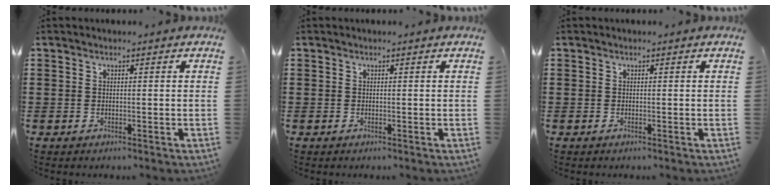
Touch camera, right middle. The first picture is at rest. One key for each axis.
{"total": 0.0}
{"total": 0.0}